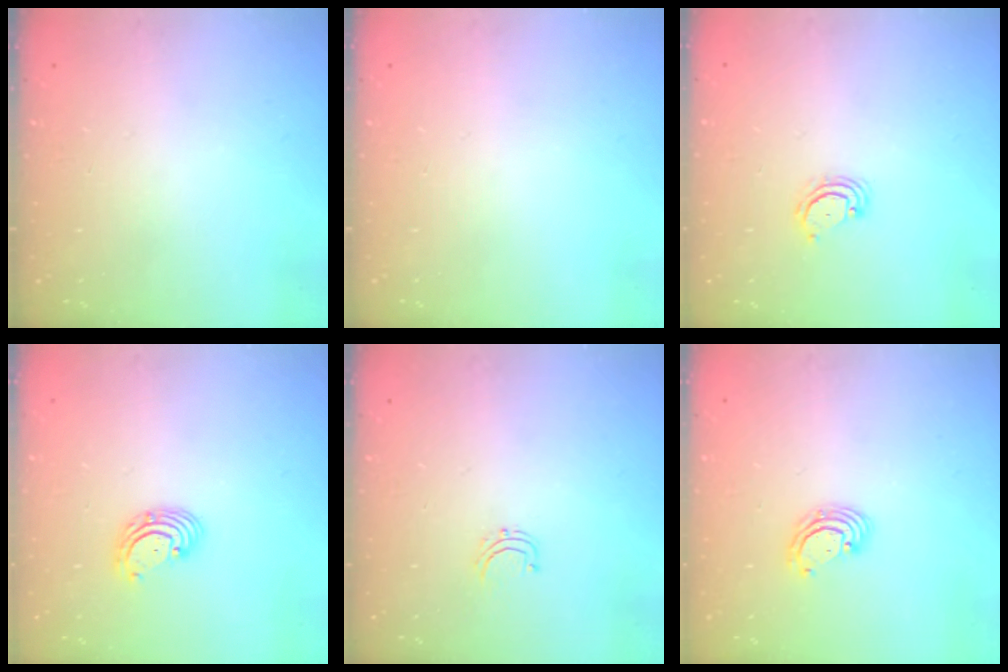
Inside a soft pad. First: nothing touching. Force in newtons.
{"total": 0.0}
{"total": 3.6, "press": 3.6, "slide": 0.4}
{"total": 2.8, "press": 2.8, "slide": 0.2}
{"total": 3.6, "press": 3.5, "slide": 0.4}
{"total": 3.1, "press": 3.1, "slide": 0.1}